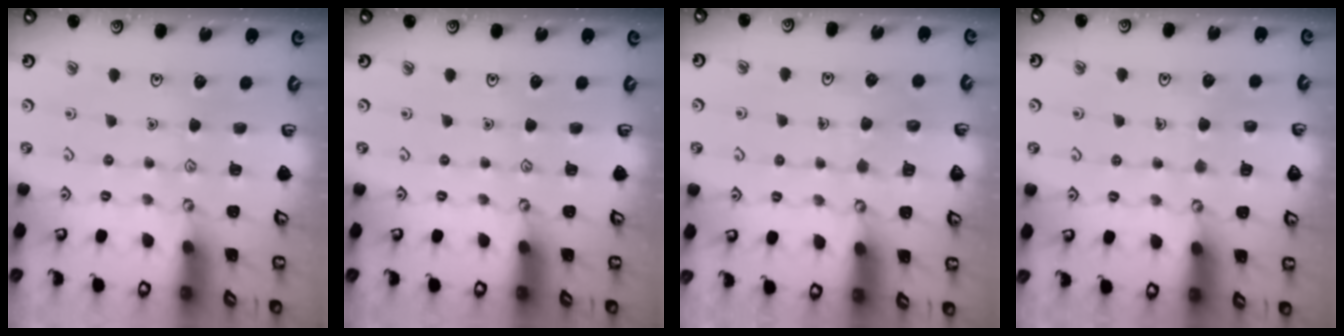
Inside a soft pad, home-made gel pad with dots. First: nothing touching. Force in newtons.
{"total": 0.0}
{"total": 5.2, "press": 5.2, "slide": 0.3}
{"total": 5.7, "press": 5.7, "slide": 0.4}